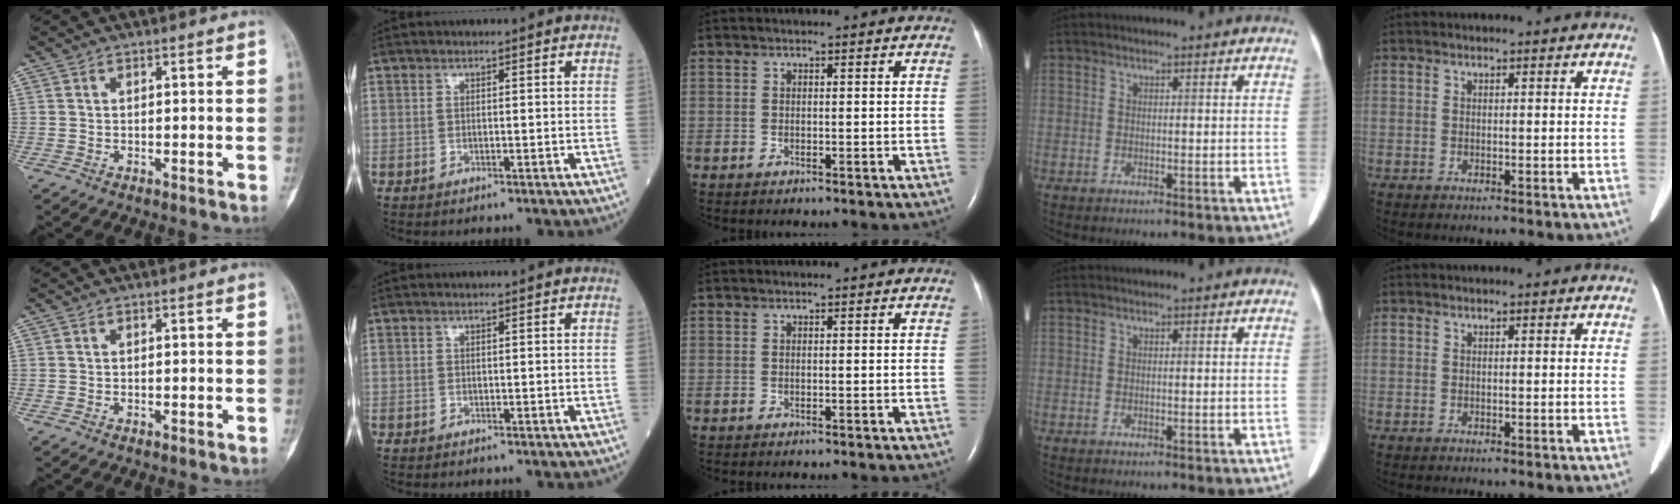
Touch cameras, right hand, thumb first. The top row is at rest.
{}